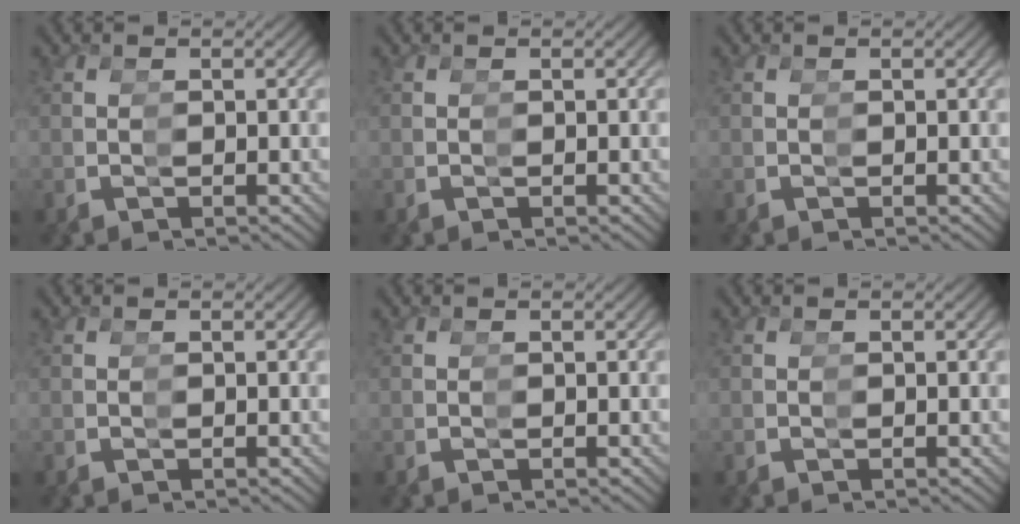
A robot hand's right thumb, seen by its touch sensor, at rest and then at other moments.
{"total": 0.0}
{"total": 0.0}
{"total": 0.0}
{"total": 0.0}
{"total": 0.0}